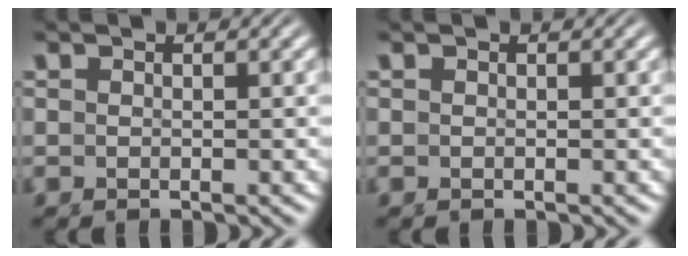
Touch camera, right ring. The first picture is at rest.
{"total": 0.0}